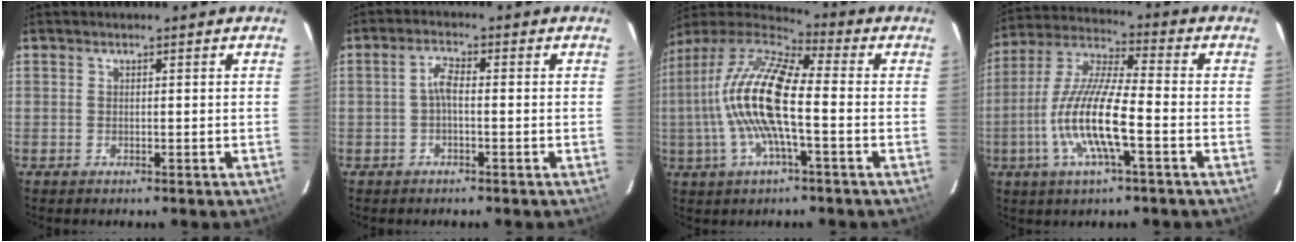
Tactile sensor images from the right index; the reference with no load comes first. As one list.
[{"total": 2.6, "force": [-0.6, 0.8, 2.4], "torque": [-0.051, 0.010, -0.013]}, {"total": 16.5, "force": [-1.5, 3.7, 16.0], "torque": [-0.305, 0.002, -0.039]}, {"total": 13.9, "force": [-4.3, 2.1, 13.1], "torque": [-0.268, -0.005, -0.087]}]